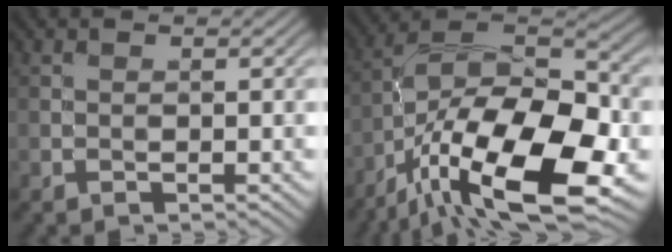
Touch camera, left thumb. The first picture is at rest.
{"total": 18.7, "force": [-9.0, 8.2, 14.2], "torque": [-0.261, -0.015, -0.164]}